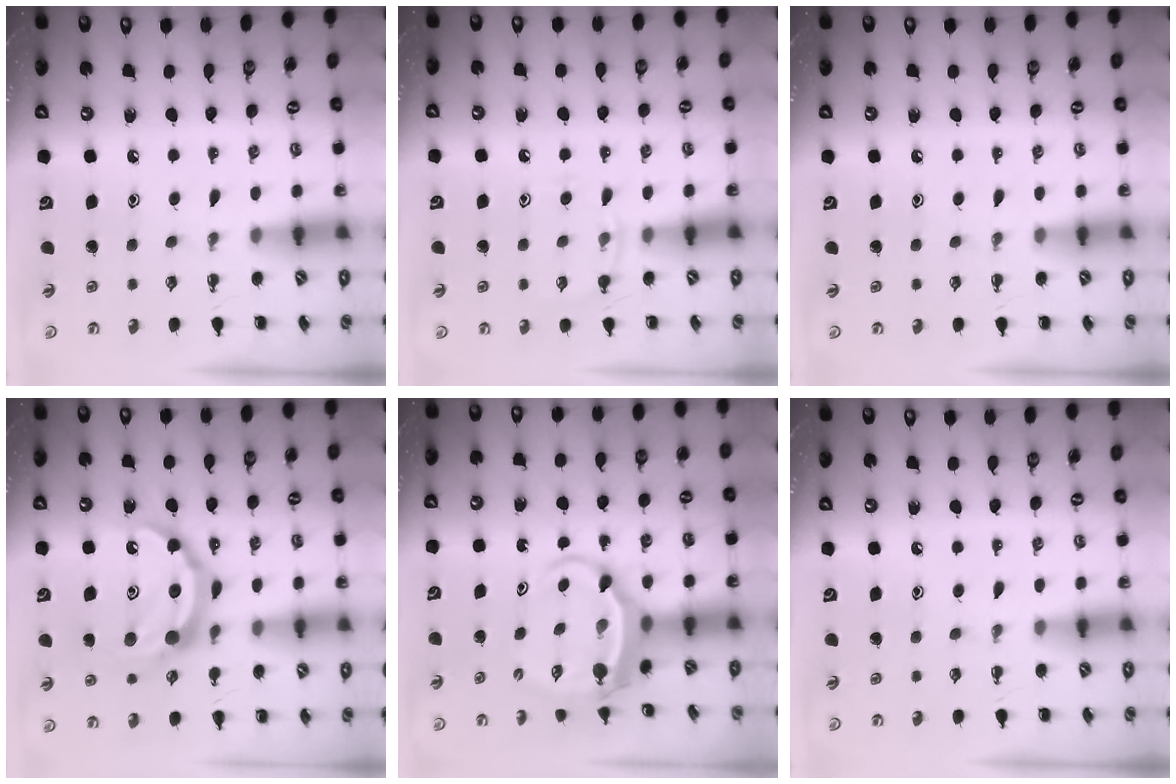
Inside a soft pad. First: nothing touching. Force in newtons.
{"total": 5.8, "press": 5.5, "slide": 1.9}
{"total": 0.0}
{"total": 14.0, "press": 14.0, "slide": 0.9}
{"total": 5.0, "press": 5.0, "slide": 0.5}
{"total": 0.0}